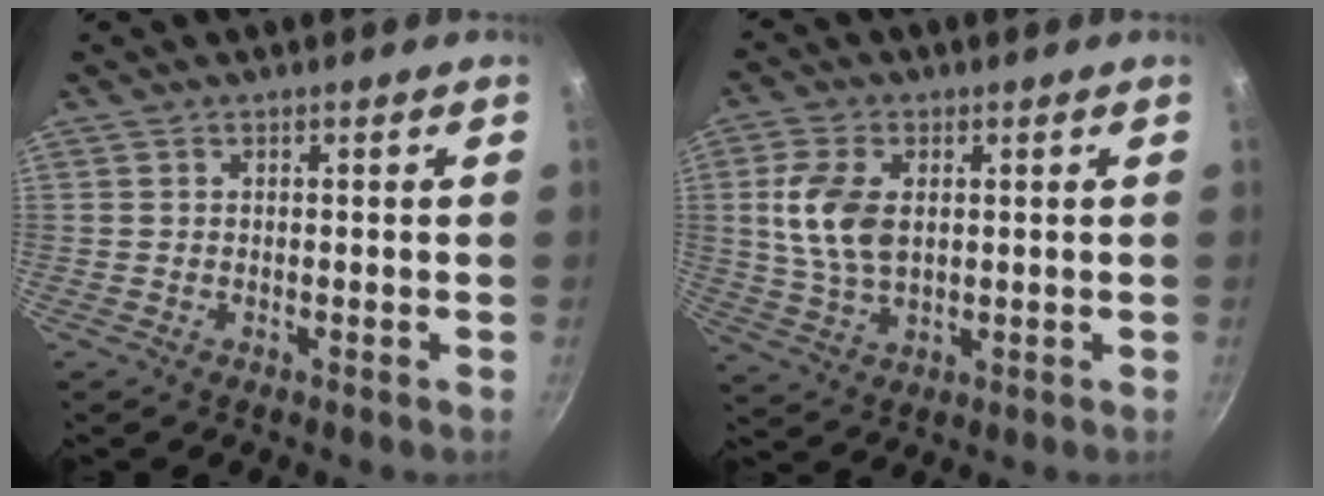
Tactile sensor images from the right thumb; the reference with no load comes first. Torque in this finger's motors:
{"motor_torque": [0.13, 0.13, 0.74, -0.22, 0.12]}